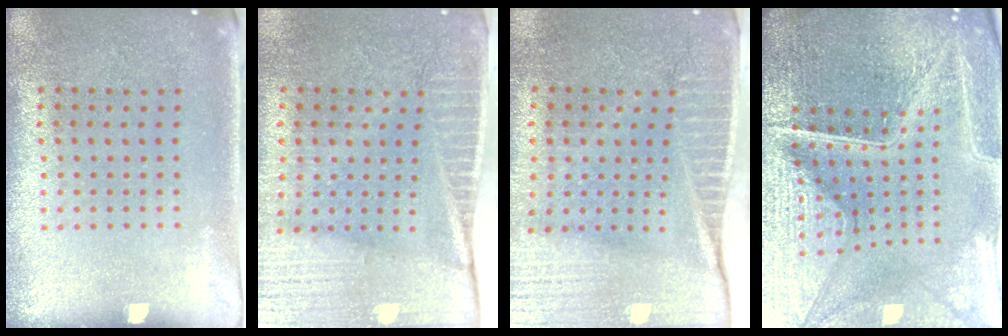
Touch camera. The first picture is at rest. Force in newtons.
{"total": 4.1, "press": 3.6, "slide": 1.9}
{"total": 4.1, "press": 3.7, "slide": 1.9}
{"total": 7.0, "press": 6.1, "slide": 3.5}